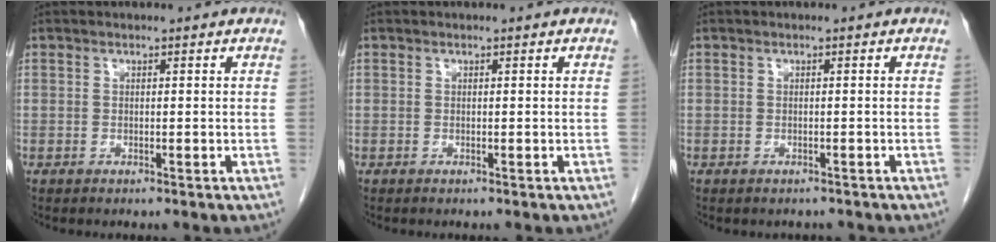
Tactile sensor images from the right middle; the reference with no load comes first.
{"total": 0.0}
{"total": 1.1, "force": [-0.9, 0.5, 0.0], "torque": [-0.006, -0.001, -0.013]}